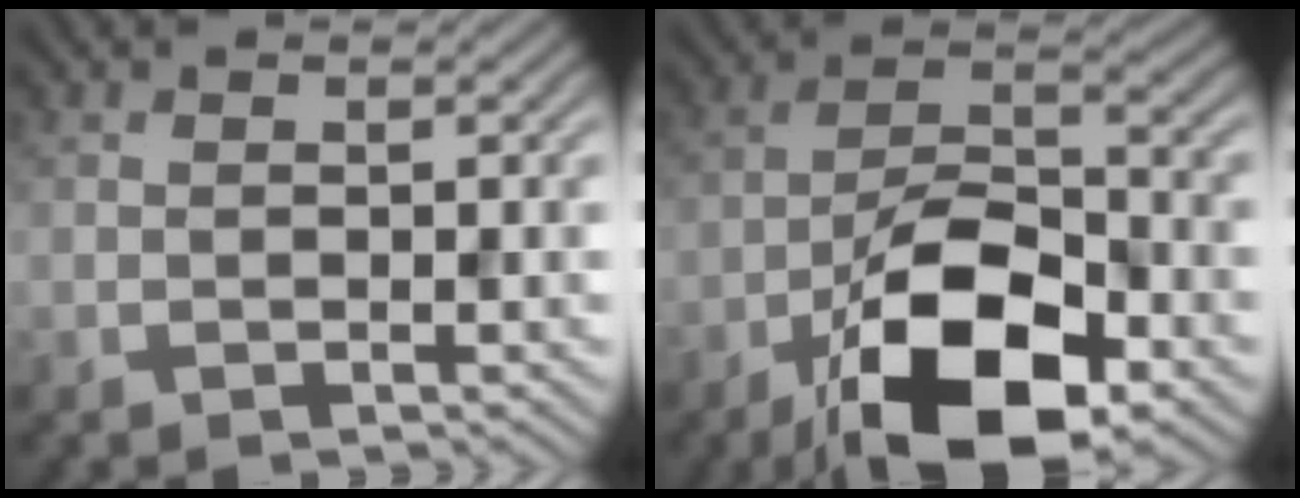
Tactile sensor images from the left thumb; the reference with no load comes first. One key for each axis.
{"total": 13.6, "fx": -7.4, "fy": 5.5, "fz": 10.0, "tx": -0.179, "ty": -0.003, "tz": -0.147}